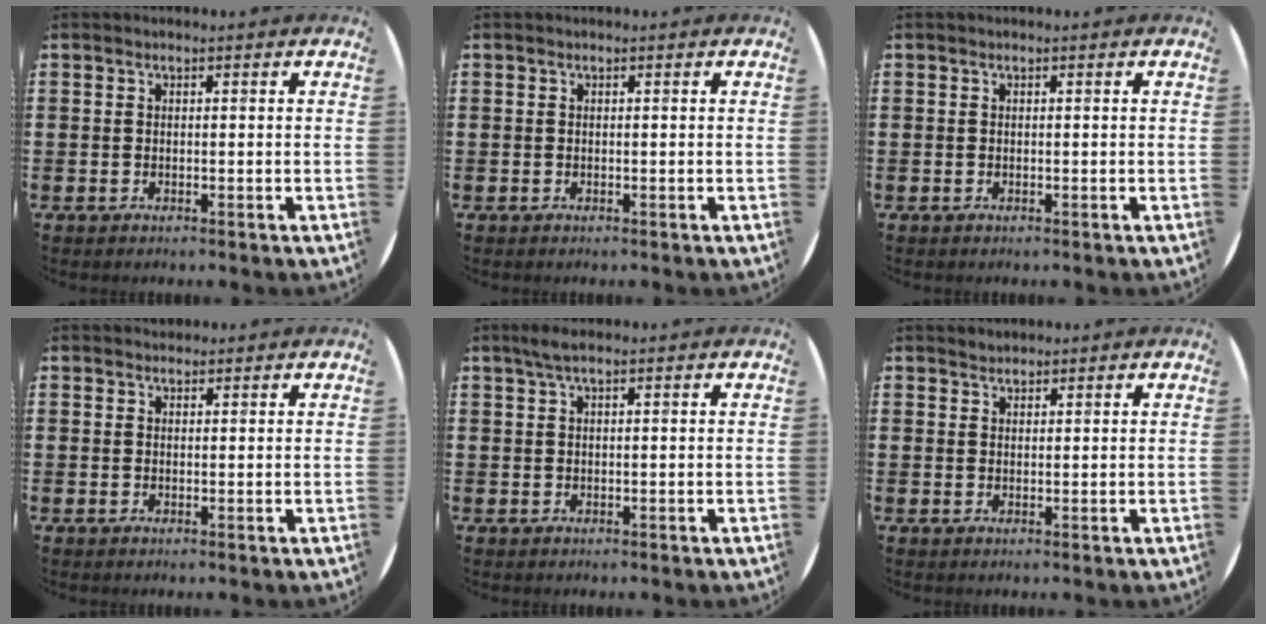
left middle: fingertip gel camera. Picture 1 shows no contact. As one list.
[{"total": 0.0}, {"total": 0.0}, {"total": 0.7, "force": [0.7, 0.2, -0.1], "torque": [0.002, 0.004, 0.014]}, {"total": 1.7, "force": [1.0, 0.1, 1.4], "torque": [-0.027, 0.004, 0.017]}, {"total": 1.1, "force": [1.1, 0.3, -0.1], "torque": [0.008, -0.001, 0.019]}]